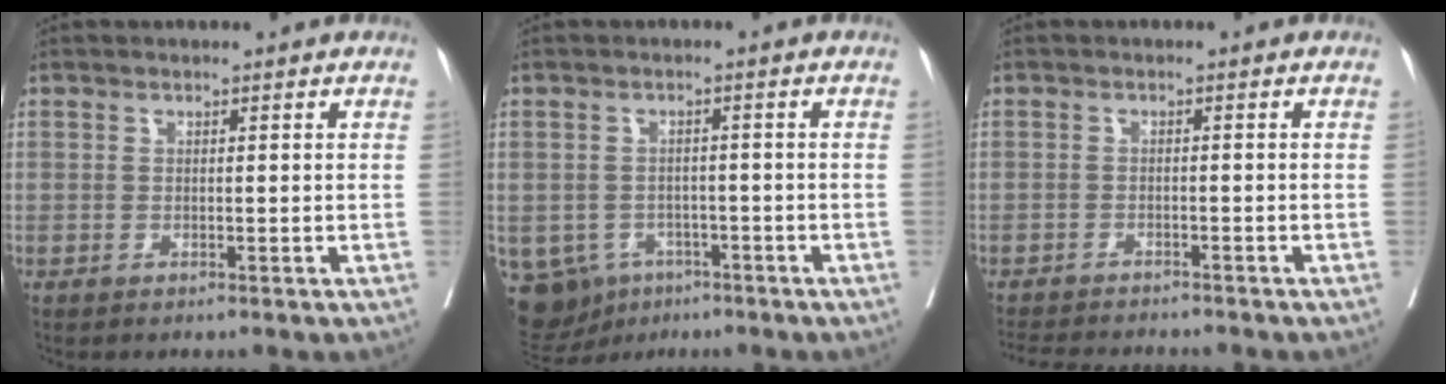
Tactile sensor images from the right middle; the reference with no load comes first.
{"total": 10.0, "force": [-4.9, 8.2, 3.2], "torque": [-0.085, 0.002, -0.059]}
{"total": 8.5, "force": [-8.0, 0.3, 2.8], "torque": [-0.036, -0.008, -0.114]}